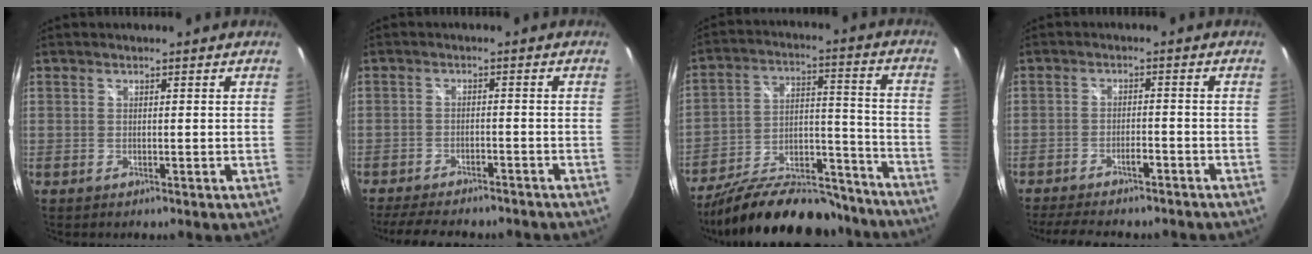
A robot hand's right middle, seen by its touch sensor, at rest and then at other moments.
{"total": 12.2, "force": [-10.4, 3.5, 5.4], "torque": [-0.115, -0.020, -0.150]}
{"total": 24.9, "force": [-20.7, 8.0, 11.2], "torque": [-0.199, 0.013, -0.296]}
{"total": 10.8, "force": [-9.2, 2.8, 4.9], "torque": [-0.110, -0.010, -0.131]}